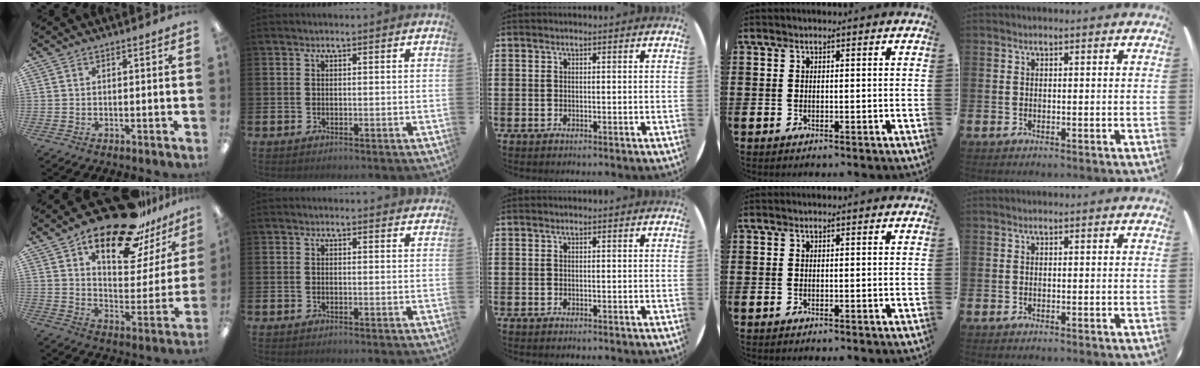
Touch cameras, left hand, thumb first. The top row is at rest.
{"thumb": {"total": 23.7, "force": [17.0, 9.0, 13.8], "torque": [-0.209, -0.099, 0.286]}, "index": {"total": 0.8, "force": [0.8, 0.2, 0.1], "torque": [0.006, 0.000, 0.013]}}